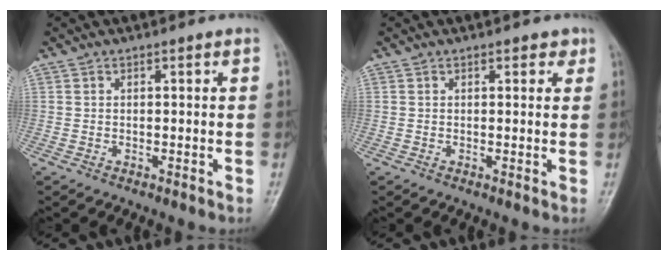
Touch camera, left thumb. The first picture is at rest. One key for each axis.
{"total": 1.9, "fx": 1.1, "fy": 1.1, "fz": 1.1, "tx": 0.000, "ty": -0.003, "tz": 0.010}